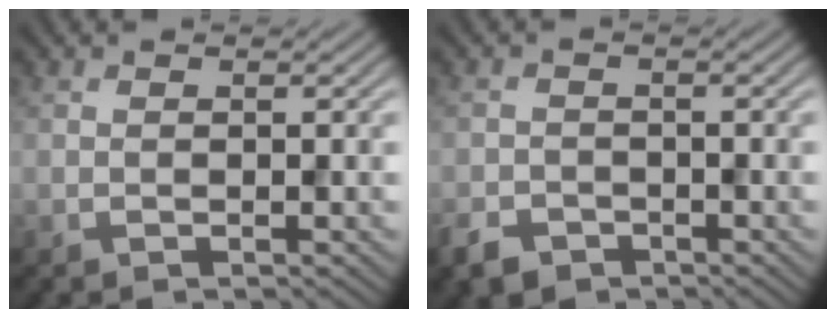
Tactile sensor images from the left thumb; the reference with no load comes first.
{"total": 3.1, "force": [-2.2, 1.9, 0.8], "torque": [-0.030, -0.008, -0.050]}